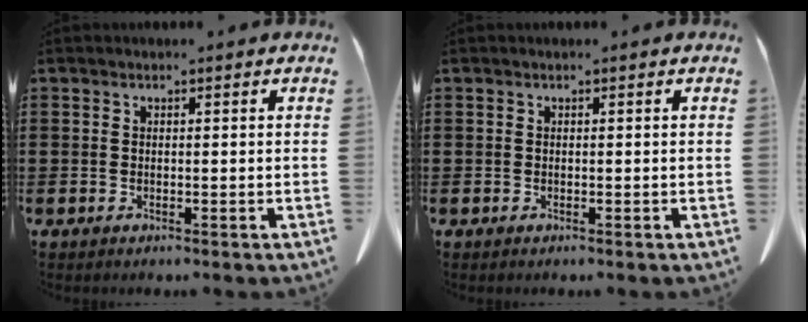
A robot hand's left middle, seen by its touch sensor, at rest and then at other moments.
{"total": 0.0}